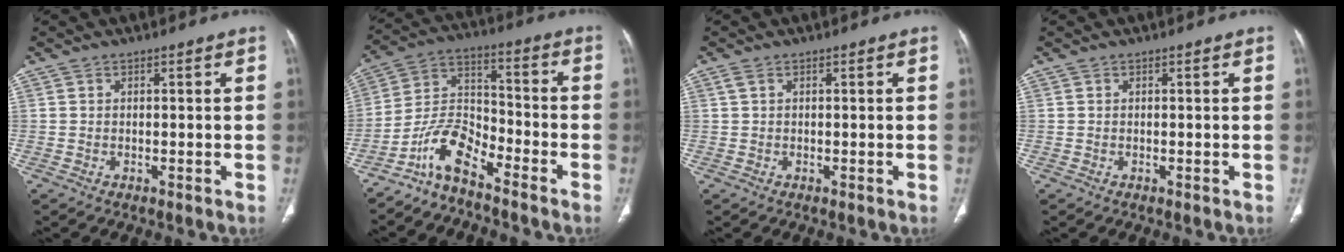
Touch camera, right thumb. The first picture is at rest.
{"total": 8.8, "force": [-7.0, 2.9, 4.6], "torque": [-0.091, 0.074, -0.146]}
{"total": 0.8, "force": [0.3, 0.4, 0.5], "torque": [-0.013, 0.008, 0.008]}
{"total": 0.0}